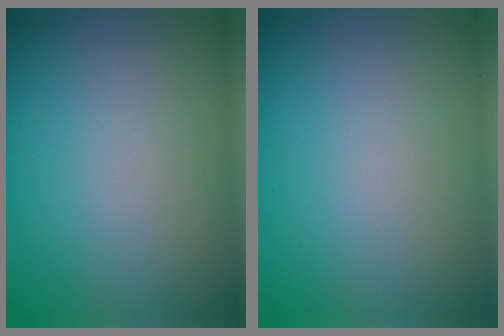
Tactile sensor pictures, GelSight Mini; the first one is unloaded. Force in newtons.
{"total": 0.0}